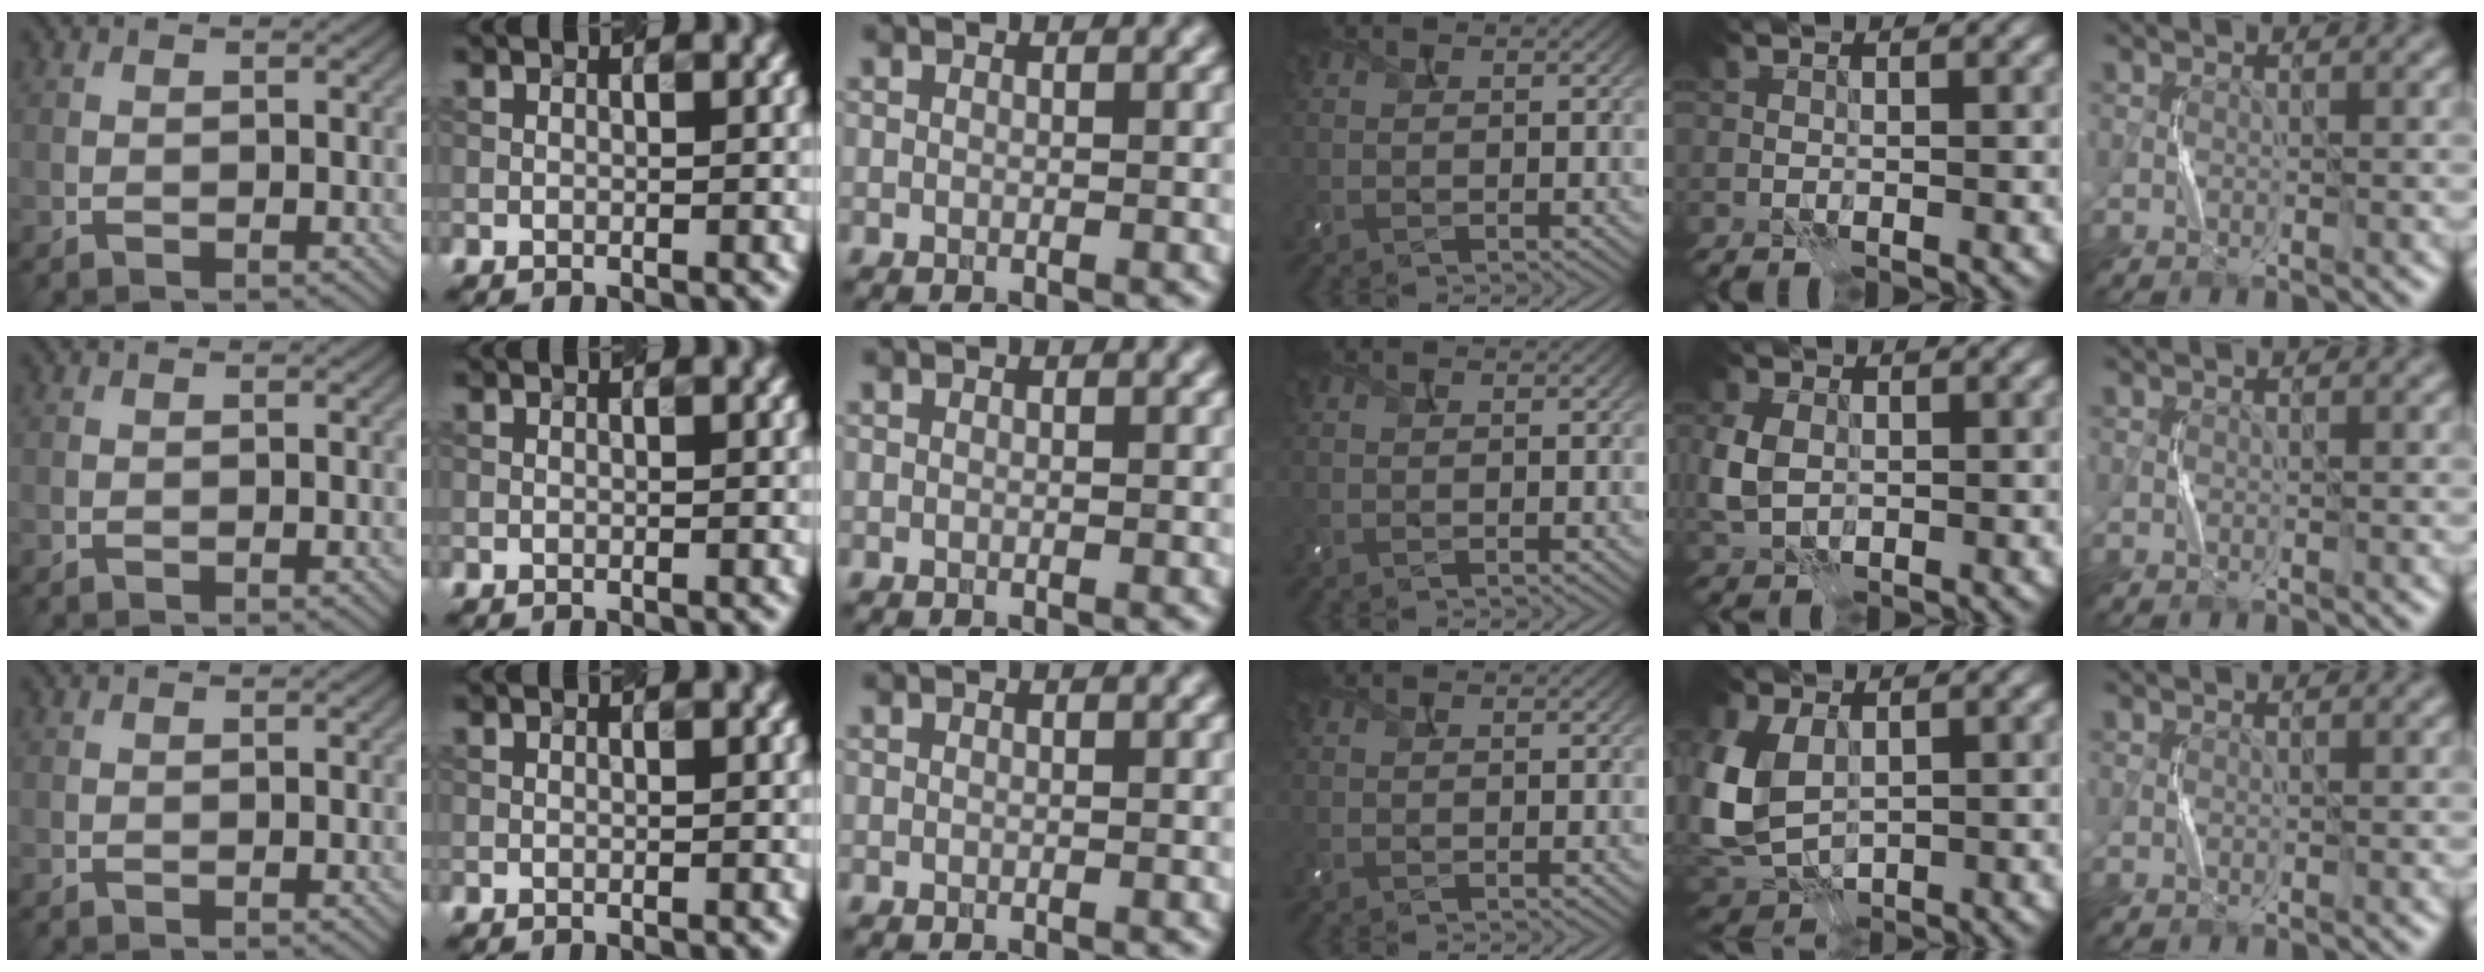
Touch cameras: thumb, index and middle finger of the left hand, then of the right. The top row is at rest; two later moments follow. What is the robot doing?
{"motion": "press", "object": "camera"}